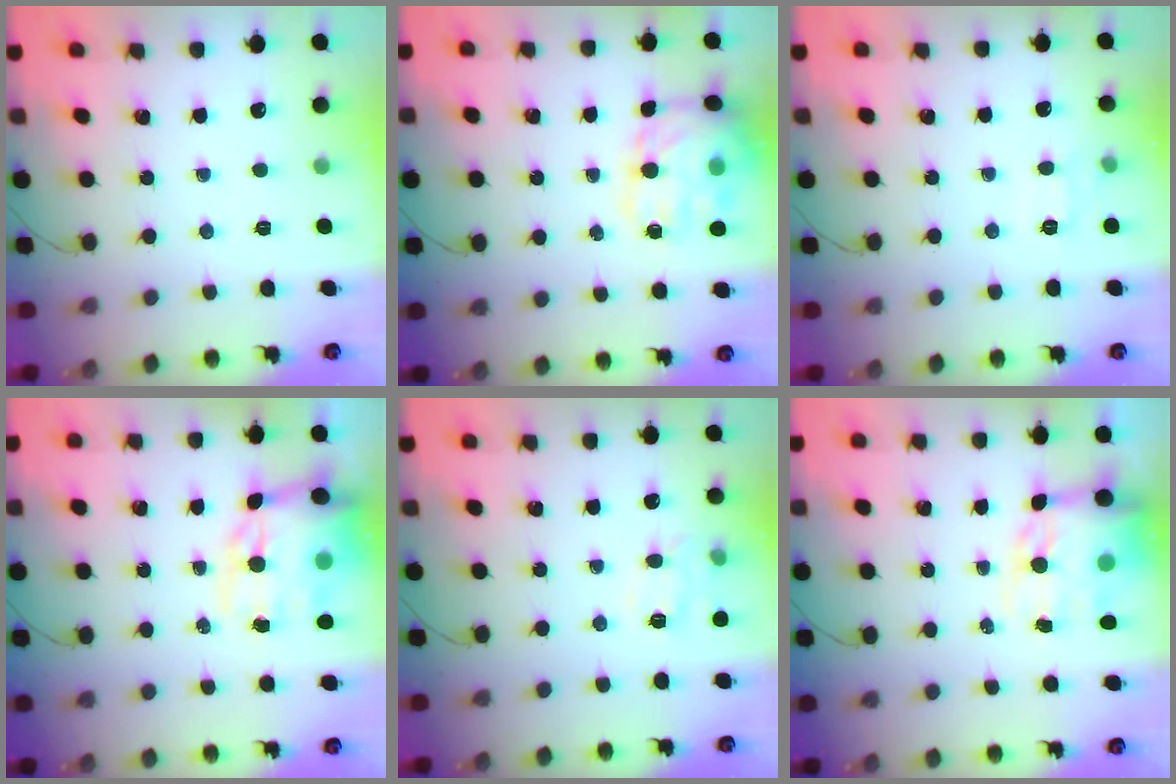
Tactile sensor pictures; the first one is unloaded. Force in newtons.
{"total": 17.6, "press": 17.5, "slide": 2.4}
{"total": 7.3, "press": 7.1, "slide": 1.8}
{"total": 15.9, "press": 15.3, "slide": 4.3}
{"total": 10.4, "press": 10.3, "slide": 0.9}
{"total": 15.8, "press": 15.3, "slide": 4.1}